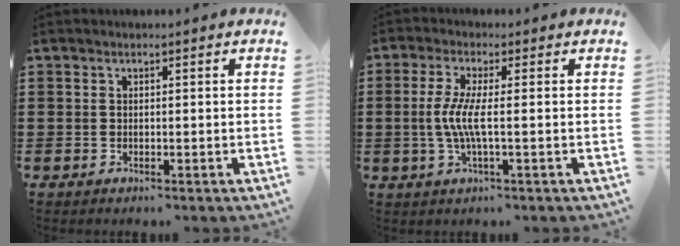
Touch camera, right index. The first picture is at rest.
{"total": 5.2, "force": [-0.6, 0.4, 5.1], "torque": [-0.122, -0.014, -0.023]}